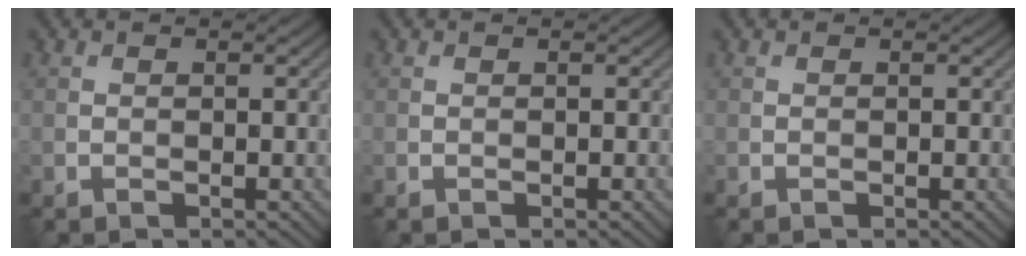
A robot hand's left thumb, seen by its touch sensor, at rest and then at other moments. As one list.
[{"total": 0.0}, {"total": 0.0}]